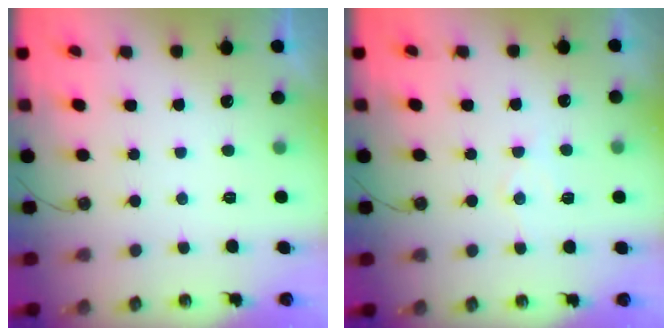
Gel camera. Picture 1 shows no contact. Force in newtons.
{"total": 6.4, "press": 6.4, "slide": 0.4}